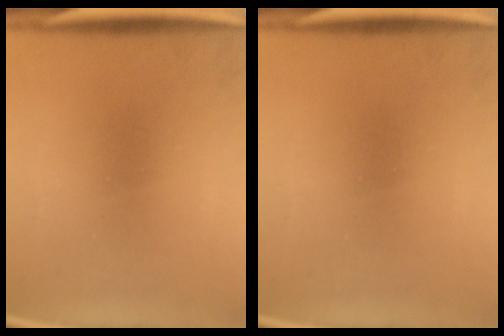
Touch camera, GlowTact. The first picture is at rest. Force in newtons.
{"total": 0.0}